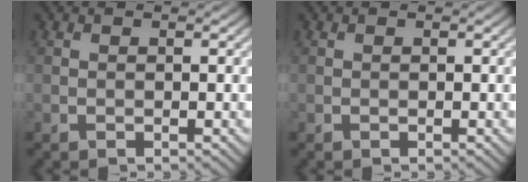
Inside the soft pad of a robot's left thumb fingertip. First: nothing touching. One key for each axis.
{"total": 0.0}